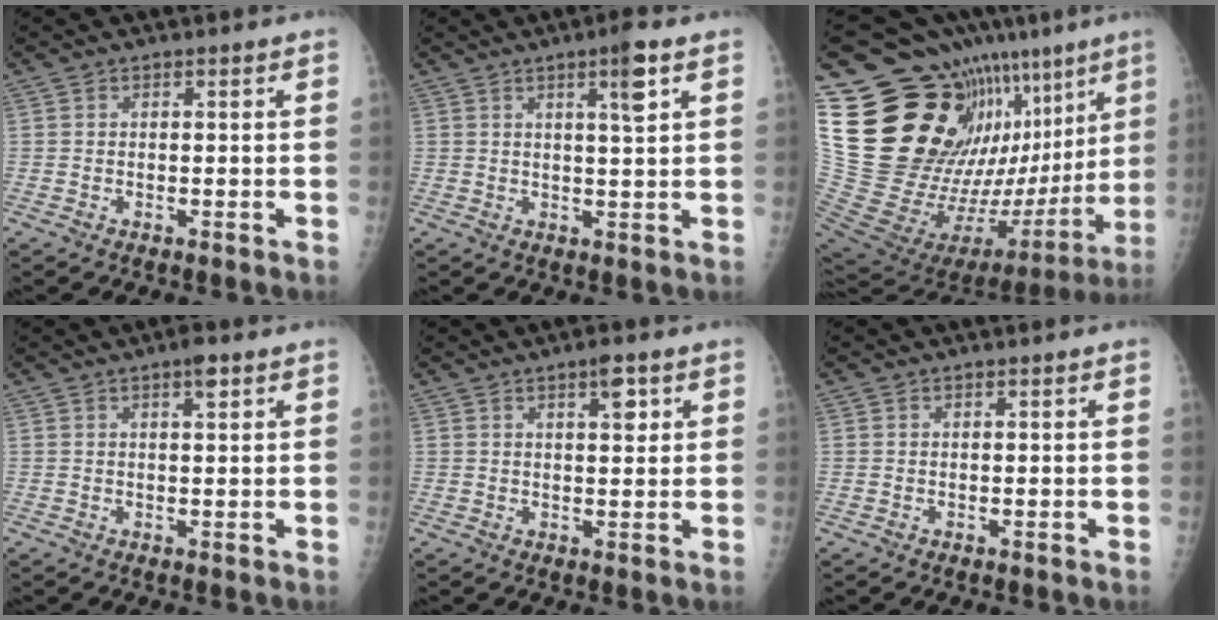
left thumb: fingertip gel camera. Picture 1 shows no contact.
{"total": 5.0, "force": [2.5, 0.3, 4.3], "torque": [-0.062, -0.011, 0.038]}
{"total": 35.0, "force": [12.4, 14.9, 29.1], "torque": [-0.417, -0.027, 0.234]}
{"total": 2.5, "force": [1.5, 0.7, 1.9], "torque": [-0.023, -0.005, 0.019]}
{"total": 3.9, "force": [2.0, 1.5, 3.1], "torque": [-0.035, -0.009, 0.028]}
{"total": 0.0}